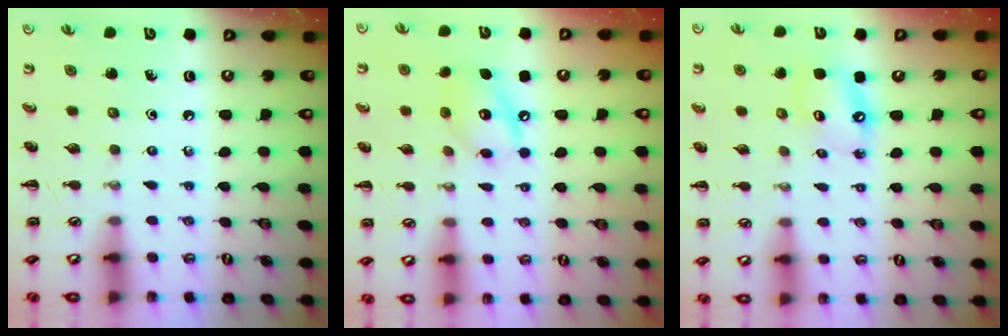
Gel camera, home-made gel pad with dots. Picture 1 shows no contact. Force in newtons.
{"total": 10.4, "press": 10.3, "slide": 1.5}
{"total": 7.7, "press": 7.5, "slide": 1.8}